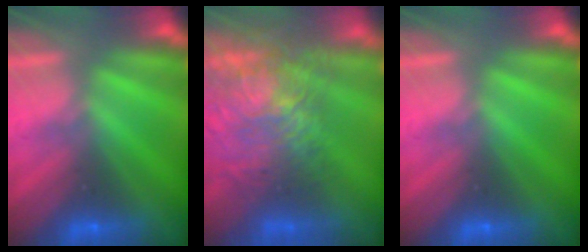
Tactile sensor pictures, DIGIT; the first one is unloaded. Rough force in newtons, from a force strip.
{"total": 7.8}
{"total": 0.0}